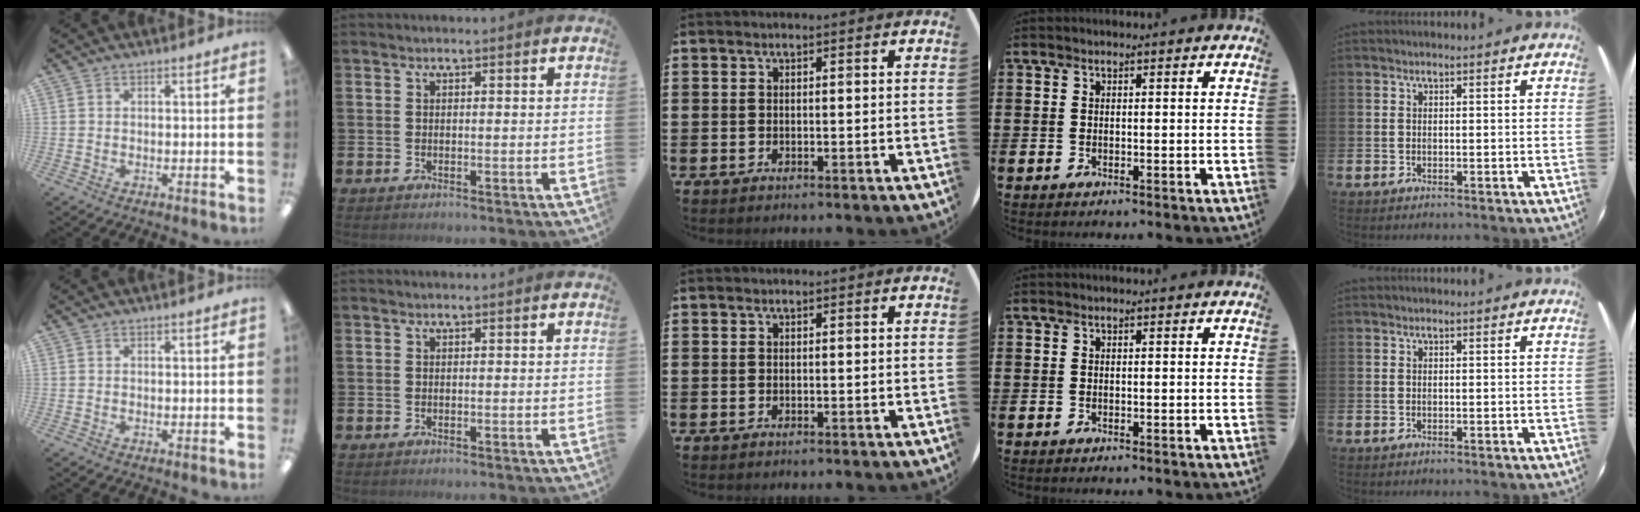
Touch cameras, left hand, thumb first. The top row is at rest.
{}